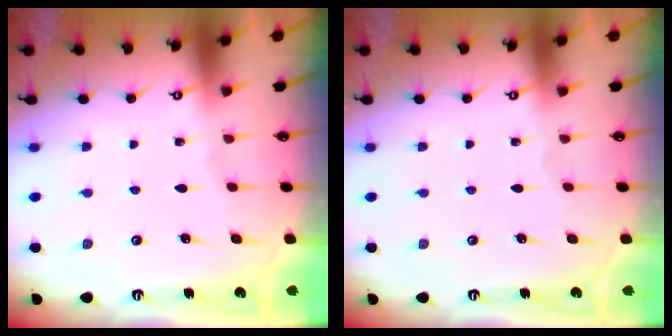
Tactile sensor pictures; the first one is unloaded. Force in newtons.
{"total": 0.0}